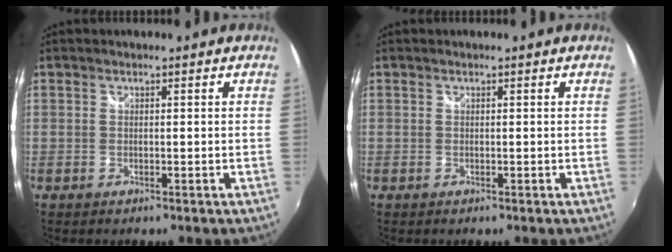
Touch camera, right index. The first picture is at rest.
{"total": 0.0}